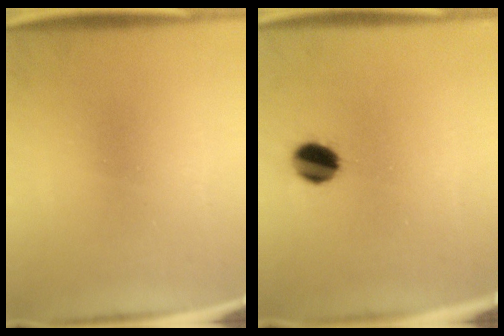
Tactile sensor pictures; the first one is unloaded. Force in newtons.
{"total": 8.1}